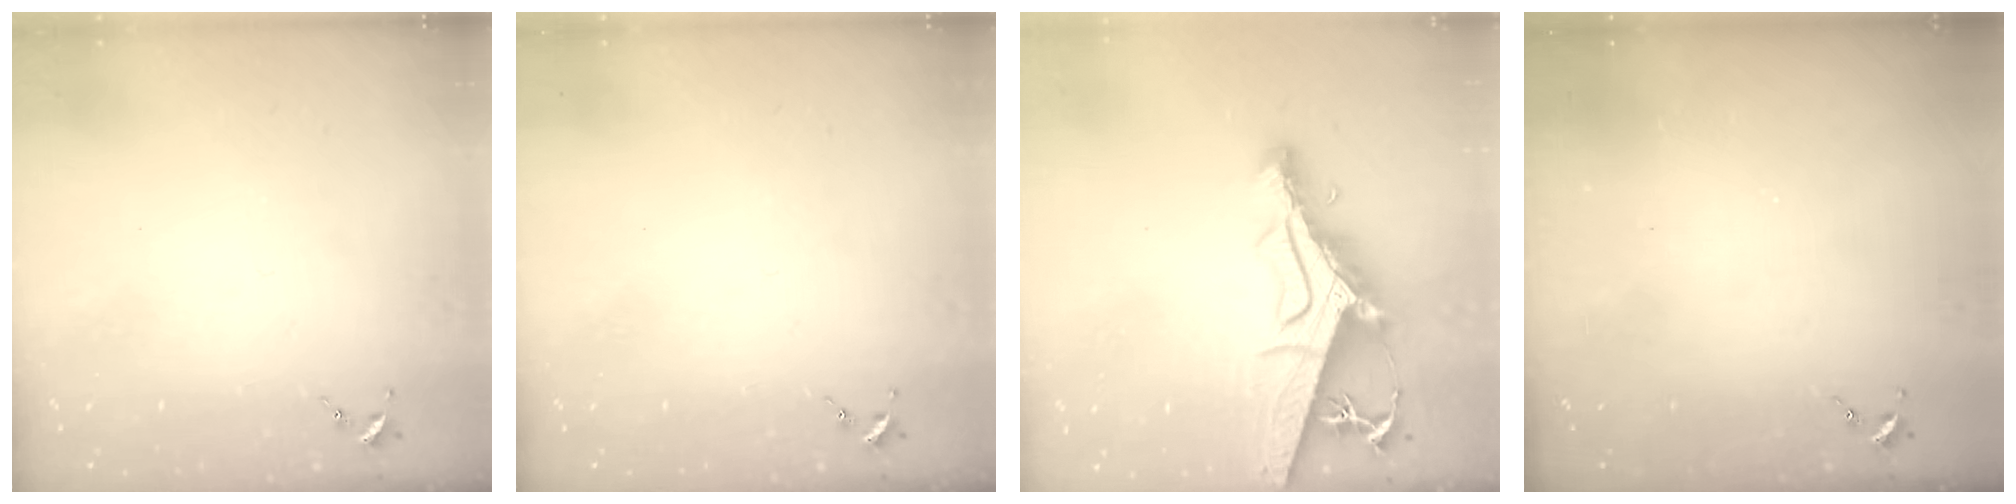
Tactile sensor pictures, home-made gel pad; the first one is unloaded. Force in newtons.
{"total": 0.0}
{"total": 11.8, "press": 11.7, "slide": 1.3}
{"total": 0.0}